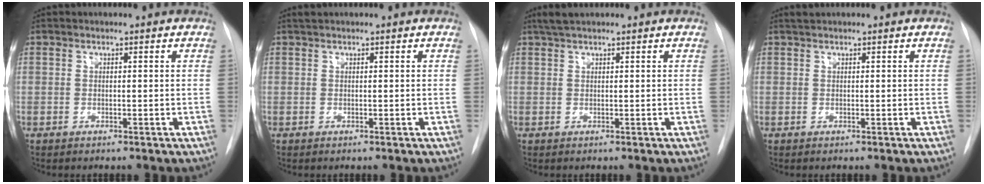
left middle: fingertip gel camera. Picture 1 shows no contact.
{"total": 0.5, "force": [0.5, -0.1, 0.2], "torque": [-0.010, 0.009, 0.012]}
{"total": 2.3, "force": [1.9, 0.2, 1.2], "torque": [-0.027, 0.014, 0.036]}
{"total": 0.7, "force": [0.6, 0.0, 0.2], "torque": [-0.009, 0.008, 0.015]}